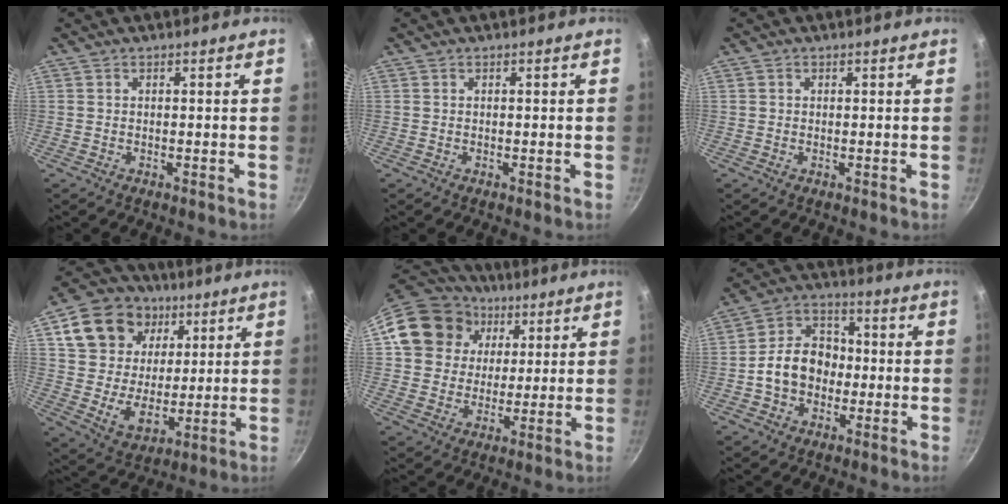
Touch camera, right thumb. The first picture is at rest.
{"total": 0.0}
{"total": 0.5, "force": [0.2, 0.5, 0.1], "torque": [0.000, 0.002, 0.001]}
{"total": 18.7, "force": [6.9, 14.9, 8.9], "torque": [-0.129, -0.009, 0.126]}
{"total": 16.3, "force": [5.5, 14.1, 6.0], "torque": [-0.092, 0.014, 0.092]}
{"total": 11.5, "force": [-1.6, 9.1, 6.9], "torque": [-0.076, 0.035, -0.040]}